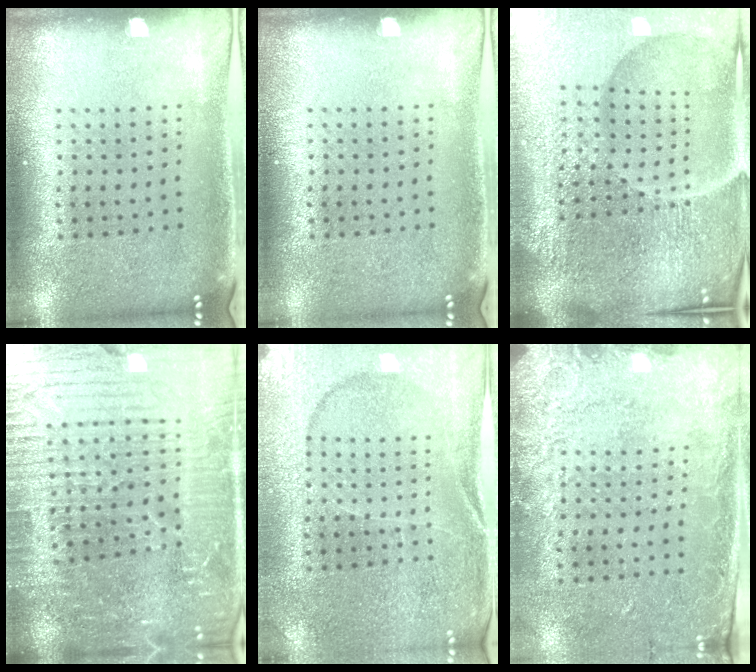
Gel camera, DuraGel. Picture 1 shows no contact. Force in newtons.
{"total": 0.0}
{"total": 7.2, "press": 6.4, "slide": 3.4}
{"total": 5.8, "press": 5.2, "slide": 2.6}
{"total": 1.5, "press": 1.5, "slide": 0.2}
{"total": 2.6, "press": 1.9, "slide": 1.8}